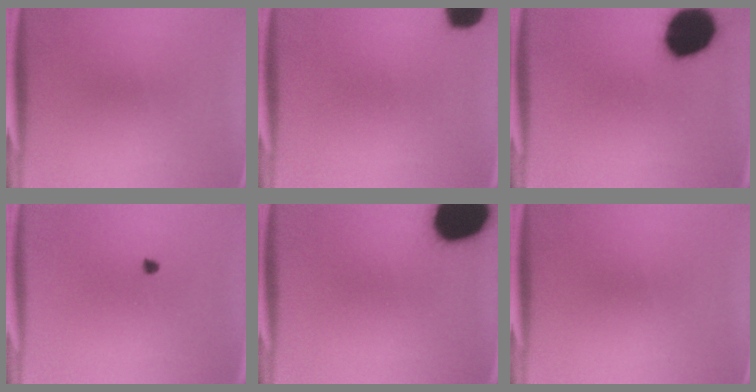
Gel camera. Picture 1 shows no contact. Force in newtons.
{"total": 6.2}
{"total": 17.3}
{"total": 1.0}
{"total": 19.8}
{"total": 0.0}